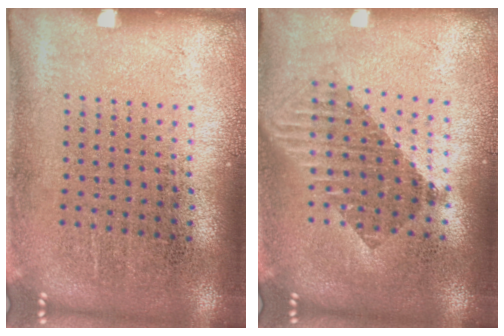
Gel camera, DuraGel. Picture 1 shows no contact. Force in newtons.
{"total": 1.6, "press": 1.4, "slide": 0.9}